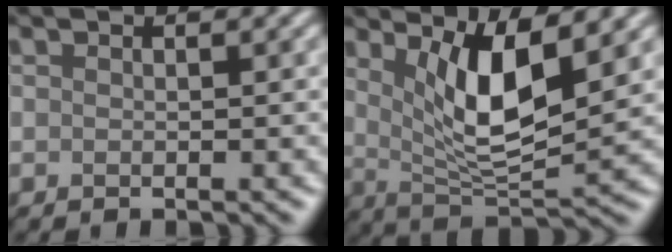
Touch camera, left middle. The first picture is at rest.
{"total": 6.7, "force": [2.6, 1.9, 5.9], "torque": [-0.103, -0.014, 0.051]}